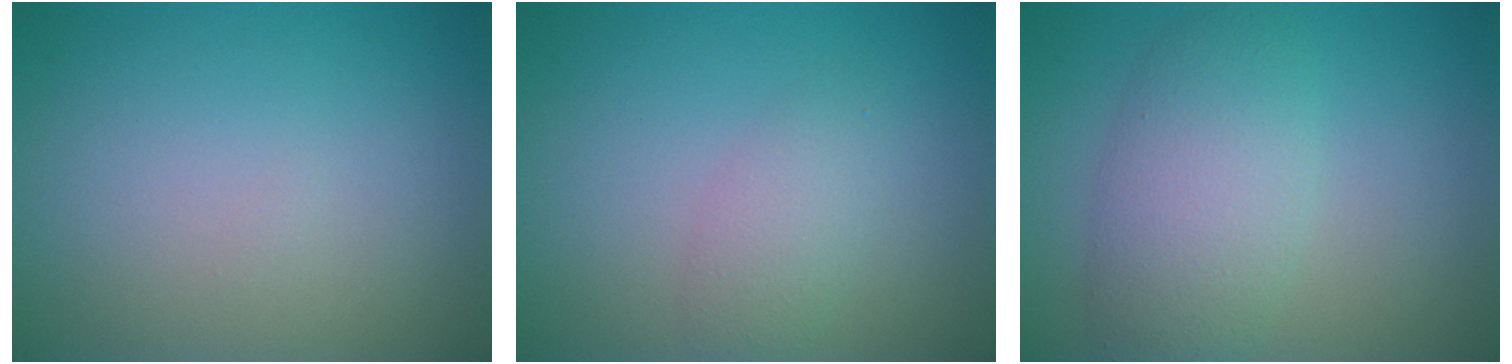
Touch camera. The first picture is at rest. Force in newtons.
{"total": 2.1, "press": 2.1, "slide": 0.0}
{"total": 5.1, "press": 5.1, "slide": 0.5}